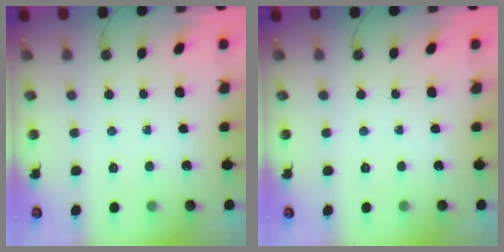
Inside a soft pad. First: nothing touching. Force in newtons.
{"total": 0.0}